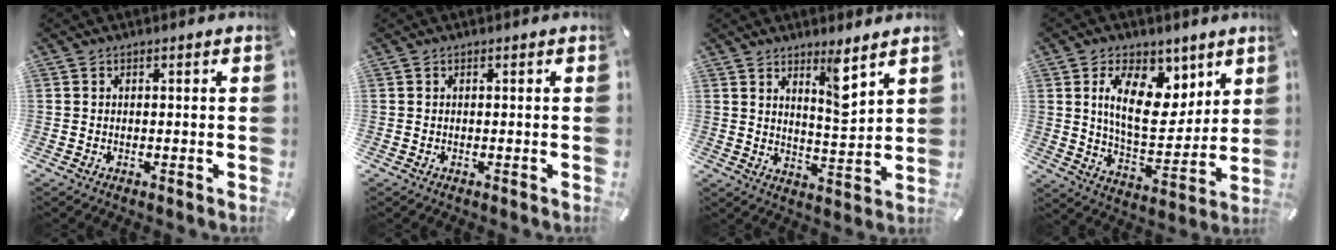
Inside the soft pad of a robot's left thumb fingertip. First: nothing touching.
{"total": 0.0}
{"total": 7.3, "force": [5.5, 1.4, 4.5], "torque": [-0.066, -0.044, 0.090]}
{"total": 15.5, "force": [6.6, 9.5, 10.3], "torque": [-0.162, -0.029, 0.120]}